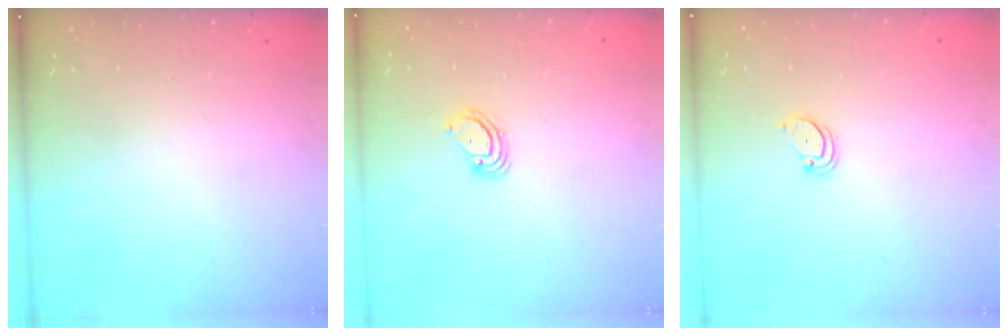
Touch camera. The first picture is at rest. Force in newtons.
{"total": 2.9, "press": 2.9, "slide": 0.2}
{"total": 1.5, "press": 1.5, "slide": 0.2}